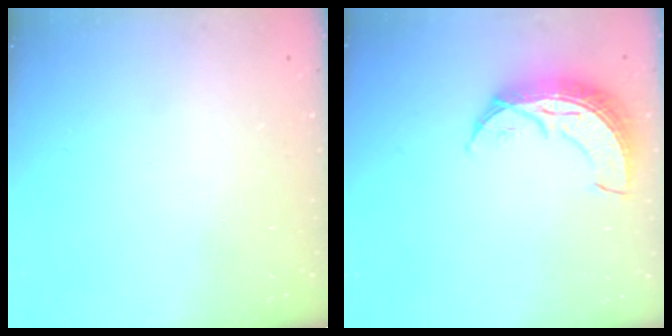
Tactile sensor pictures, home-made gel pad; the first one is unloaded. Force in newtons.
{"total": 9.8, "press": 9.8, "slide": 0.9}